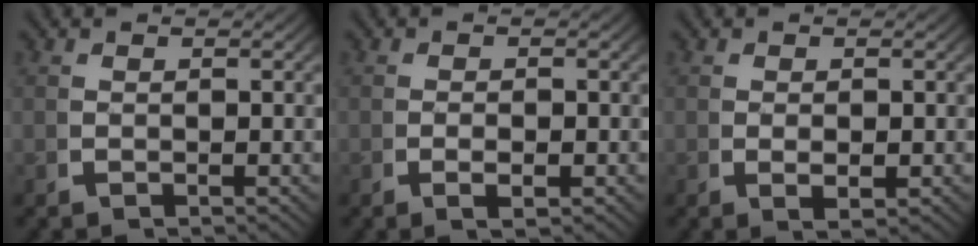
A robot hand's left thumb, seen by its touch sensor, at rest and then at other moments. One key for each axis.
{"total": 1.3, "fx": -0.4, "fy": 0.5, "fz": 1.1, "tx": -0.024, "ty": -0.004, "tz": -0.007}
{"total": 1.5, "fx": 0.1, "fy": 0.8, "fz": 1.2, "tx": -0.030, "ty": -0.010, "tz": 0.007}